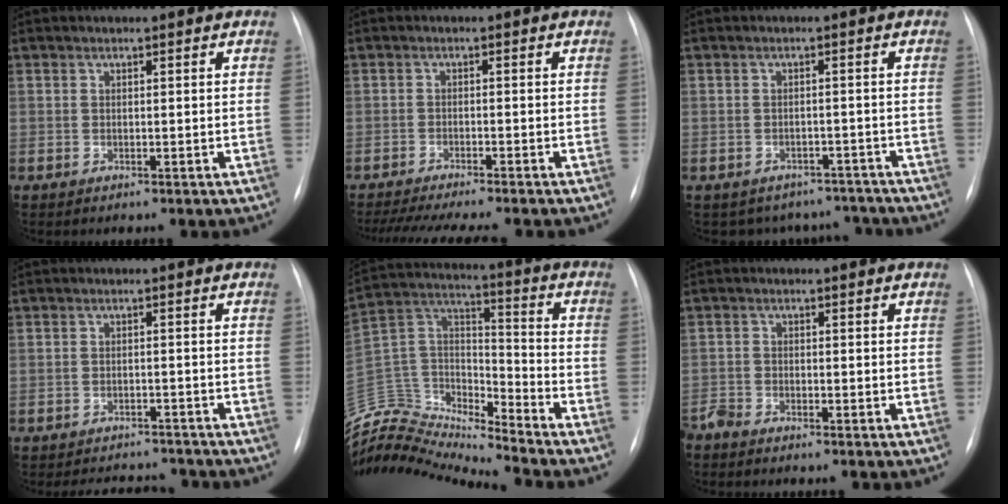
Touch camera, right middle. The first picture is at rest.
{"total": 11.7, "force": [-10.1, 0.2, 5.9], "torque": [-0.075, -0.012, -0.147]}
{"total": 7.9, "force": [-6.9, 3.8, 0.0], "torque": [0.015, 0.025, -0.074]}
{"total": 7.1, "force": [-6.9, 1.4, 1.2], "torque": [-0.015, 0.006, -0.088]}
{"total": 17.5, "force": [-17.3, 0.5, 2.8], "torque": [-0.052, 0.065, -0.315]}
{"total": 2.3, "force": [-2.3, 0.1, 0.5], "torque": [-0.008, -0.009, -0.047]}